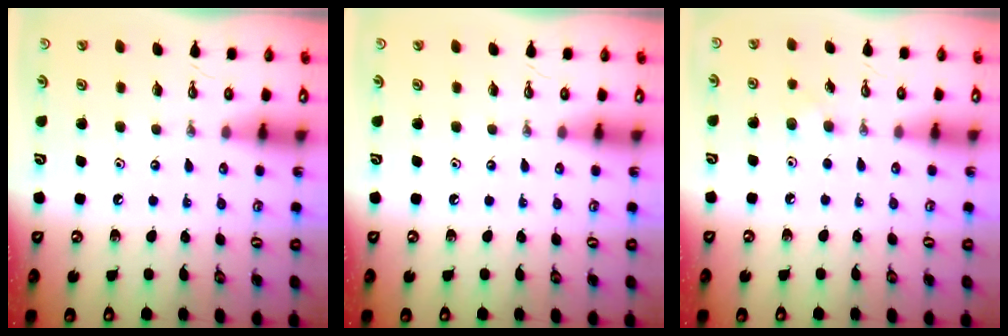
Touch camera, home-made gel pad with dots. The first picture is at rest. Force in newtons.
{"total": 0.0}
{"total": 5.3, "press": 5.2, "slide": 1.1}